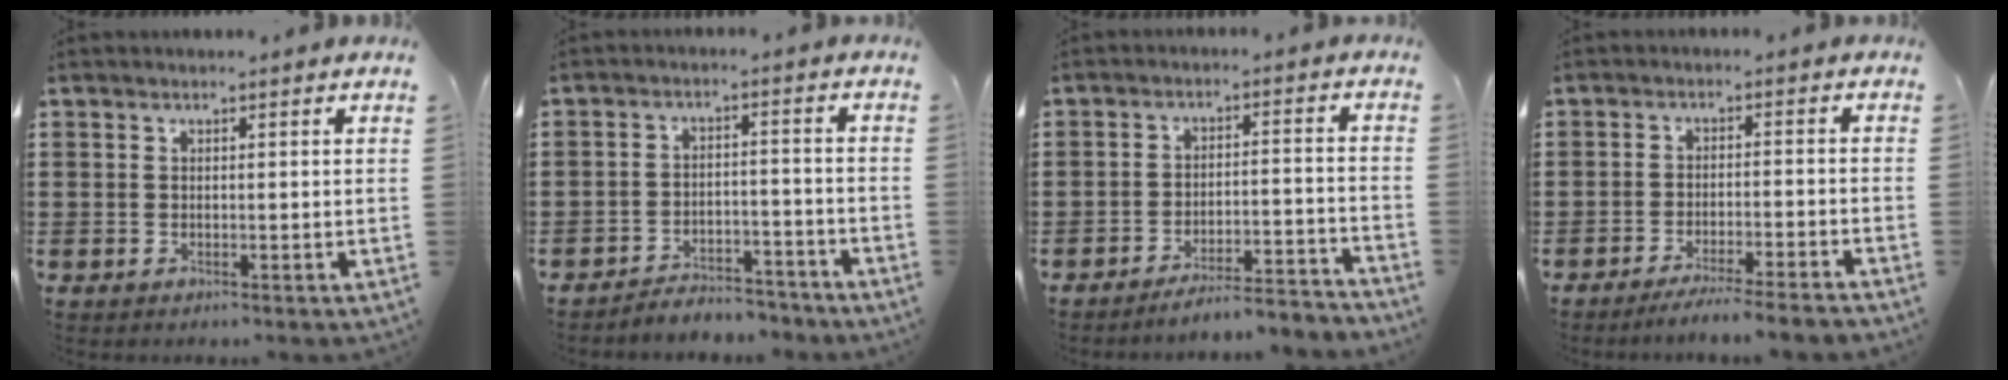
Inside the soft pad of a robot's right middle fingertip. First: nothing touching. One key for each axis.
{"total": 4.2, "fx": -4.2, "fy": 0.6, "fz": 0.1, "tx": -0.007, "ty": 0.007, "tz": -0.090}
{"total": 4.5, "fx": -4.4, "fy": -0.1, "fz": 1.1, "tx": -0.020, "ty": -0.003, "tz": -0.089}
{"total": 3.7, "fx": -3.5, "fy": -0.3, "fz": 1.2, "tx": -0.020, "ty": -0.002, "tz": -0.069}